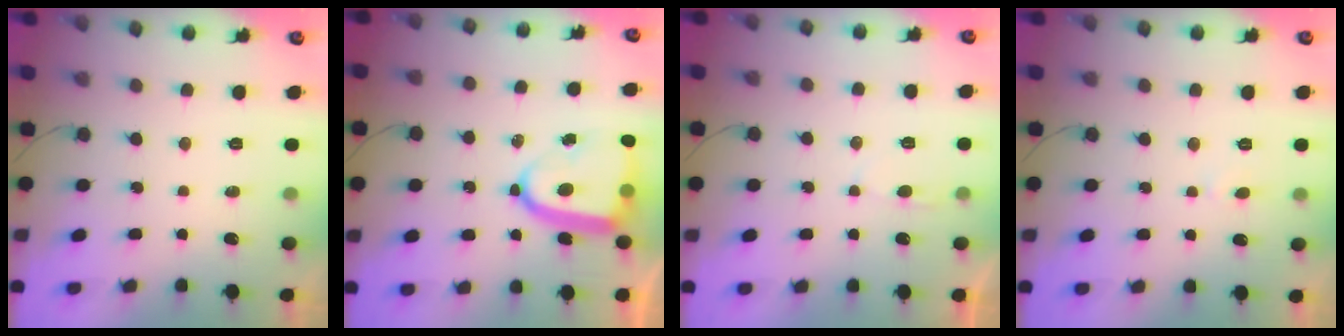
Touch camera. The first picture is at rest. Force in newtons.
{"total": 14.7, "press": 14.6, "slide": 1.5}
{"total": 1.8, "press": 1.8, "slide": 0.3}
{"total": 2.8, "press": 2.8, "slide": 0.3}